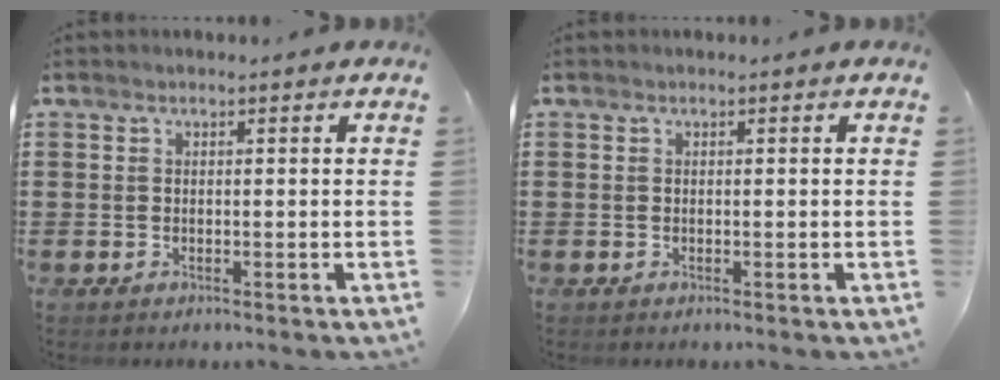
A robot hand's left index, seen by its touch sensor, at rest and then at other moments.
{"total": 0.0}